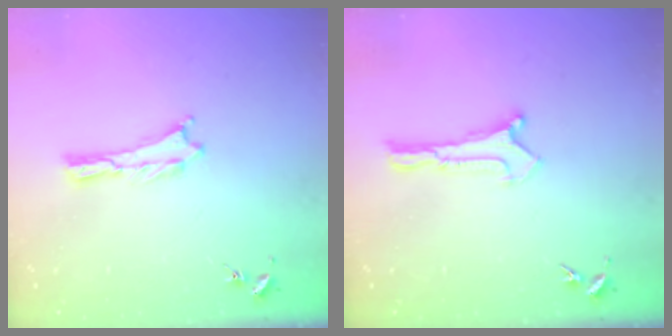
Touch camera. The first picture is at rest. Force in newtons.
{"total": 0.0}